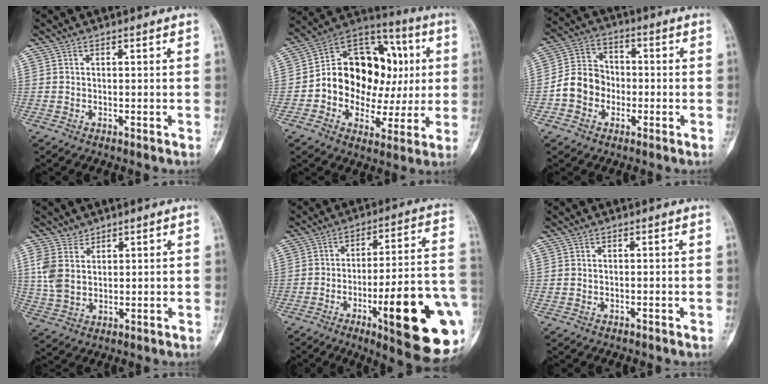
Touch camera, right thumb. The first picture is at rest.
{"total": 22.3, "force": [1.3, 16.2, 15.3], "torque": [-0.176, 0.043, 0.025]}
{"total": 9.2, "force": [-2.3, 7.9, 4.1], "torque": [-0.056, 0.034, -0.051]}
{"total": 6.3, "force": [3.1, 4.6, 2.9], "torque": [-0.051, -0.017, 0.074]}
{"total": 24.6, "force": [-7.7, 5.4, 22.8], "torque": [-0.264, 0.013, -0.099]}
{"total": 0.0}